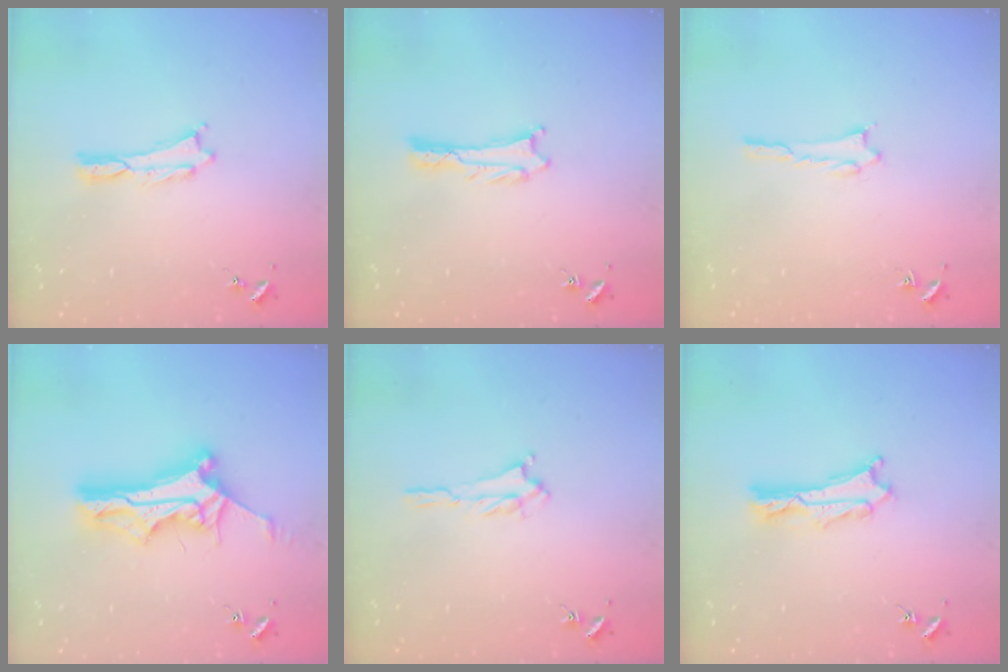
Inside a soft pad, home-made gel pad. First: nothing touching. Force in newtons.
{"total": 0.6, "press": 0.6, "slide": 0.1}
{"total": 1.4, "press": 1.4, "slide": 0.2}
{"total": 11.0, "press": 11.0, "slide": 0.8}
{"total": 1.2, "press": 1.1, "slide": 0.5}
{"total": 2.4, "press": 2.4, "slide": 0.3}